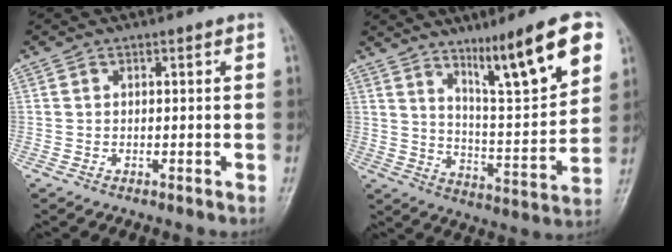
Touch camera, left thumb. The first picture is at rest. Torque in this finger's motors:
{"motor_torque": [0.56, 0.40, 1.36, -0.91, 0.17]}